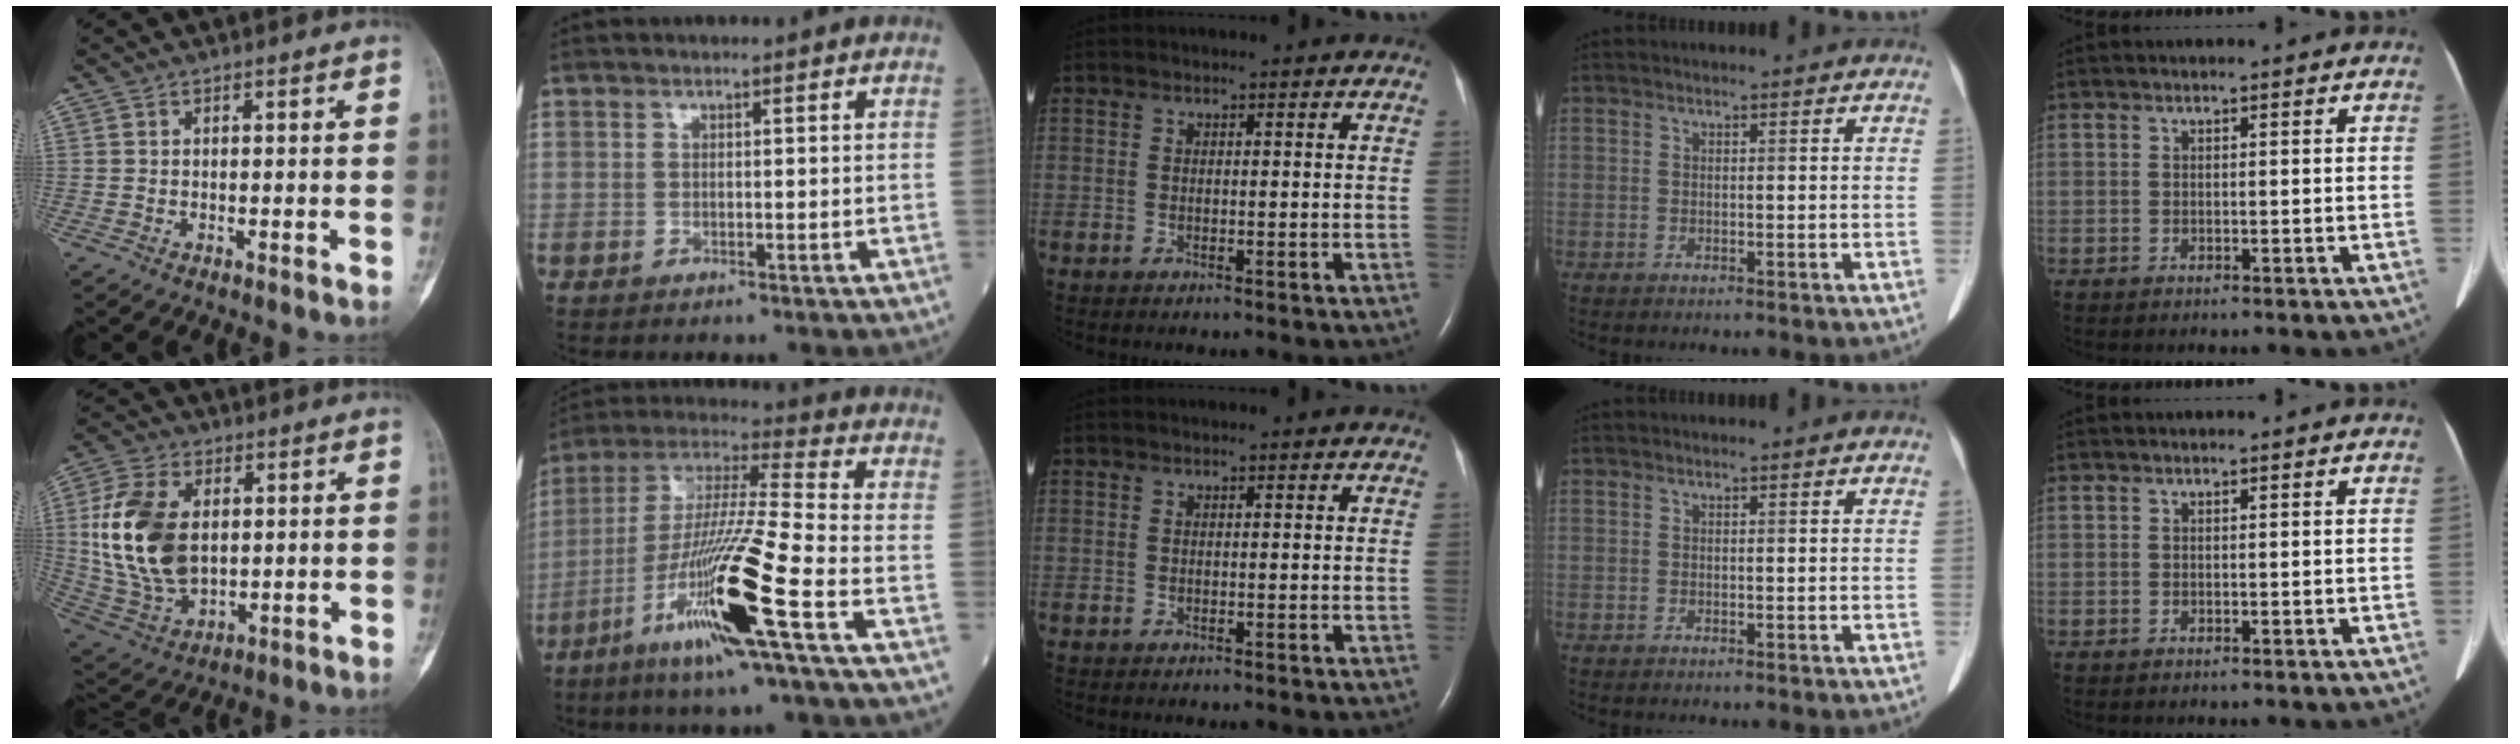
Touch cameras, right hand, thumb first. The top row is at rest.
{"thumb": {"total": 17.8, "force": [2.2, 11.3, 13.6], "torque": [-0.265, -0.010, 0.052]}, "index": {"total": 18.1, "force": [-7.7, -0.6, 16.4], "torque": [-0.344, -0.030, -0.151]}}